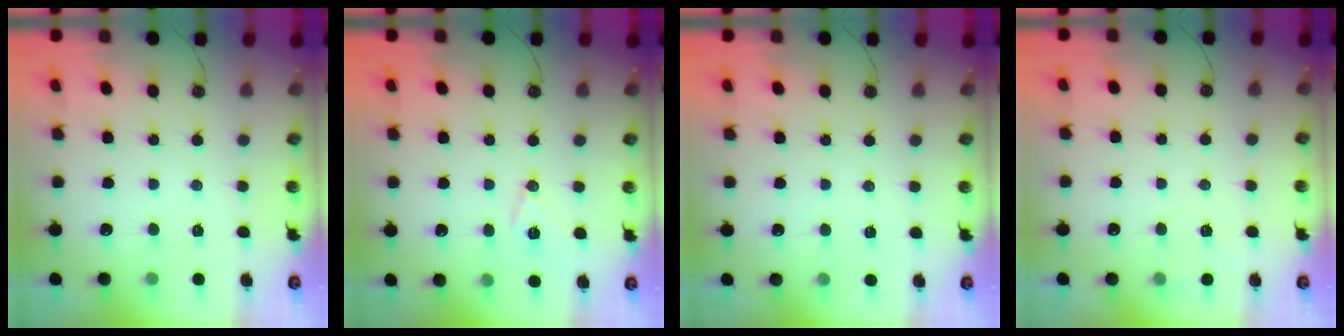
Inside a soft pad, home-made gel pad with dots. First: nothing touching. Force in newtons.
{"total": 8.5, "press": 7.7, "slide": 3.6}
{"total": 2.4, "press": 2.2, "slide": 1.1}
{"total": 5.2, "press": 3.2, "slide": 4.1}